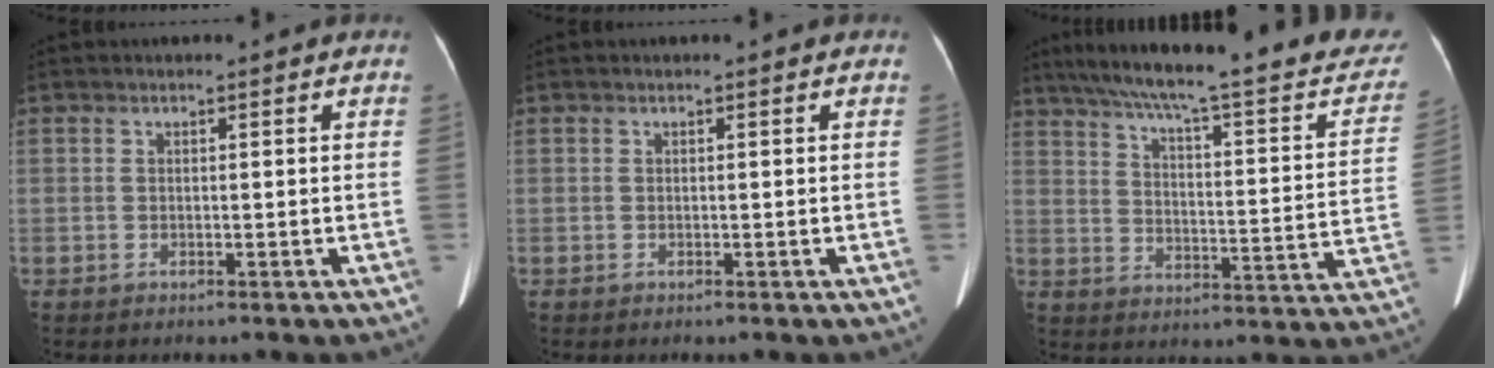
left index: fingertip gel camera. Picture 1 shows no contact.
{"total": 0.0}
{"total": 29.5, "force": [24.3, 4.6, 16.0], "torque": [-0.247, -0.023, 0.308]}